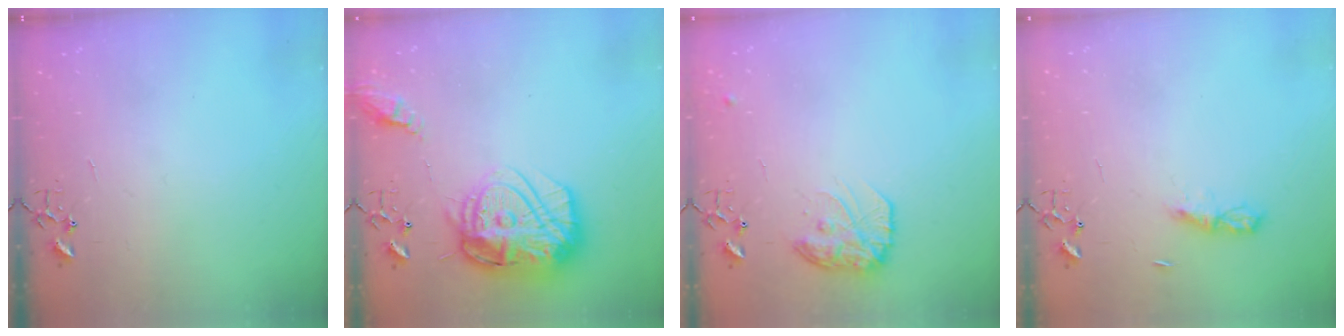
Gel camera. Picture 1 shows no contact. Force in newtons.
{"total": 22.9, "press": 22.7, "slide": 2.3}
{"total": 14.7, "press": 14.7, "slide": 1.0}
{"total": 5.1, "press": 5.1, "slide": 0.6}